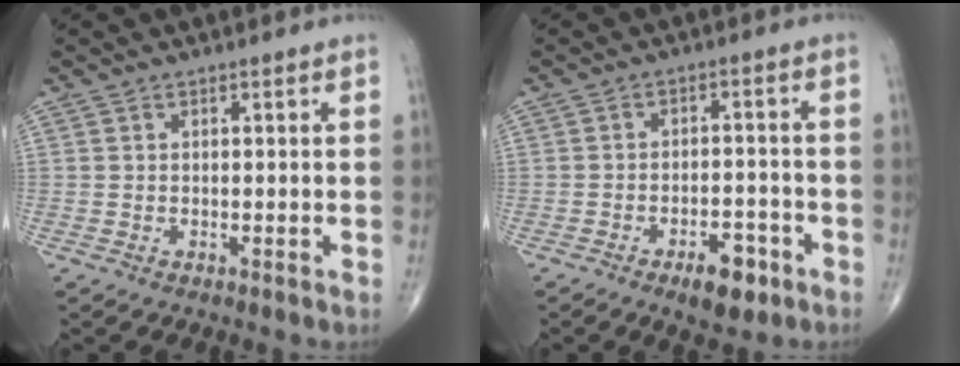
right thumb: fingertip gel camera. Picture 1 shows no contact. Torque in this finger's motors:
{"motor_torque": [2.77, 2.24, 0.62, -0.42, 0.02]}